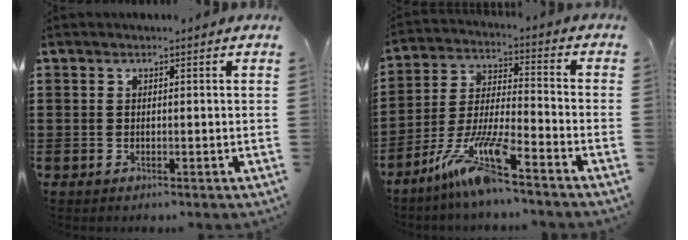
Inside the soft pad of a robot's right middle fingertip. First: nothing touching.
{"total": 10.6, "force": [-7.9, 0.6, 7.0], "torque": [-0.153, -0.007, -0.157]}